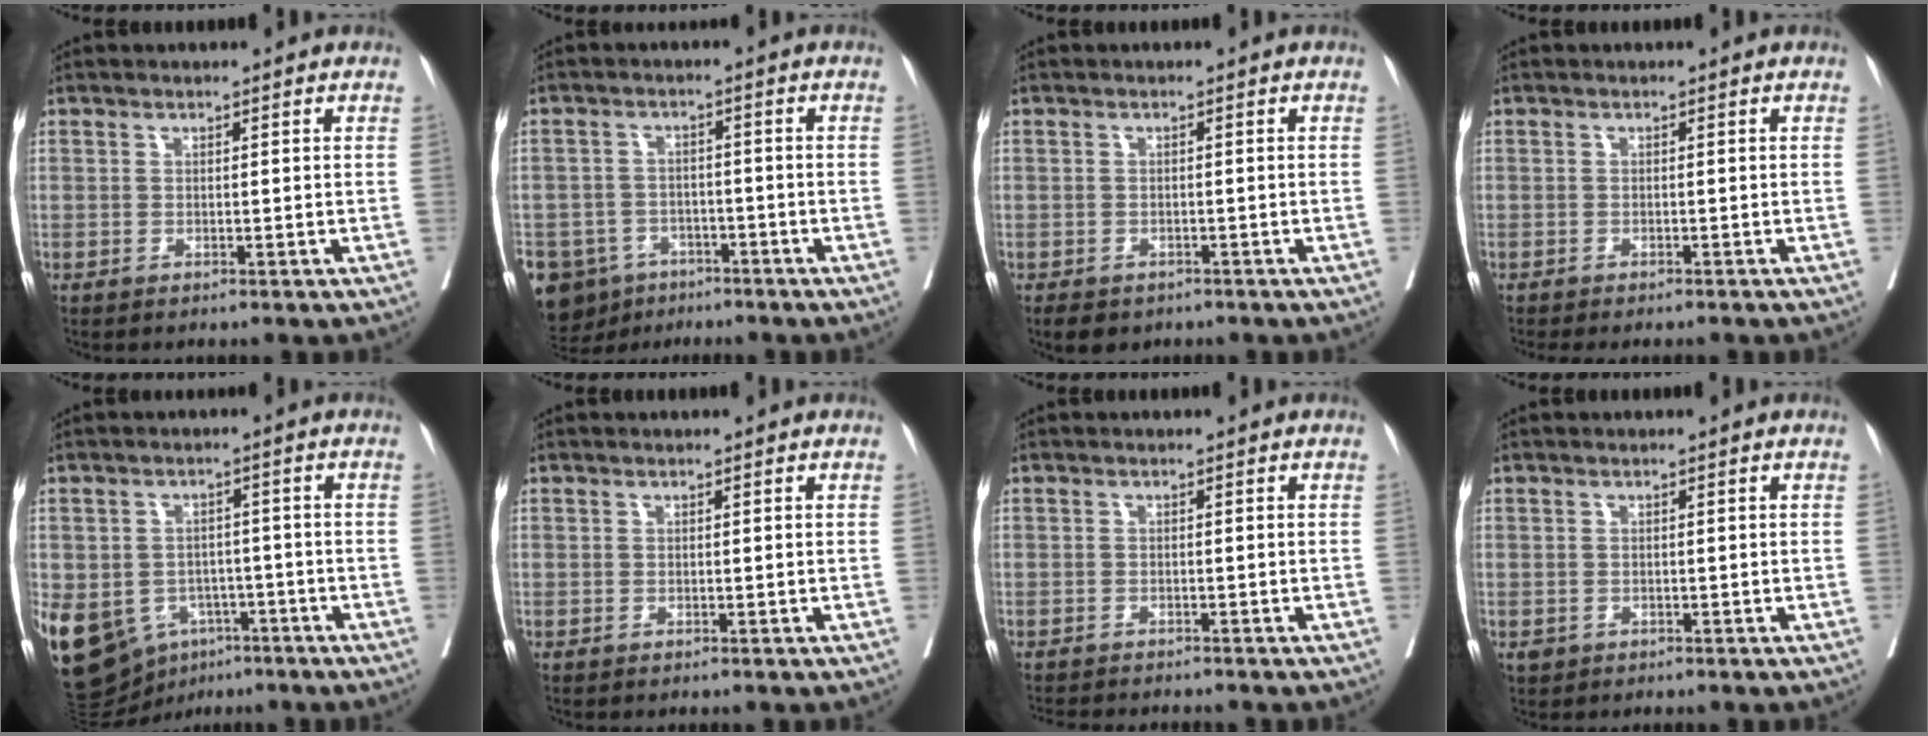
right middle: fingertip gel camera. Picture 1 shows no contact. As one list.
[{"total": 13.0, "force": [-8.0, 9.5, 3.8], "torque": [-0.109, 0.004, -0.112]}, {"total": 4.5, "force": [-3.4, 2.5, 1.6], "torque": [-0.020, -0.002, -0.042]}, {"total": 4.6, "force": [-4.1, 0.9, 1.9], "torque": [-0.013, -0.006, -0.055]}, {"total": 19.4, "force": [-8.5, 14.7, 9.3], "torque": [-0.243, 0.000, -0.113]}, {"total": 0.0}, {"total": 6.5, "force": [-6.0, 1.0, 2.3], "torque": [-0.026, -0.006, -0.085]}, {"total": 1.0, "force": [-0.4, 0.9, 0.2], "torque": [-0.004, 0.003, -0.001]}]